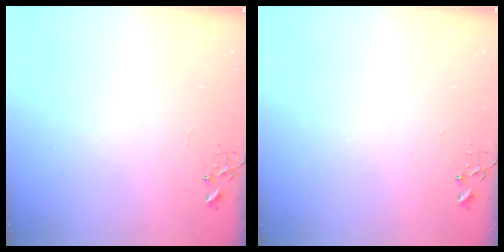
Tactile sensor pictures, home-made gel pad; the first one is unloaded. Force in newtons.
{"total": 0.0}